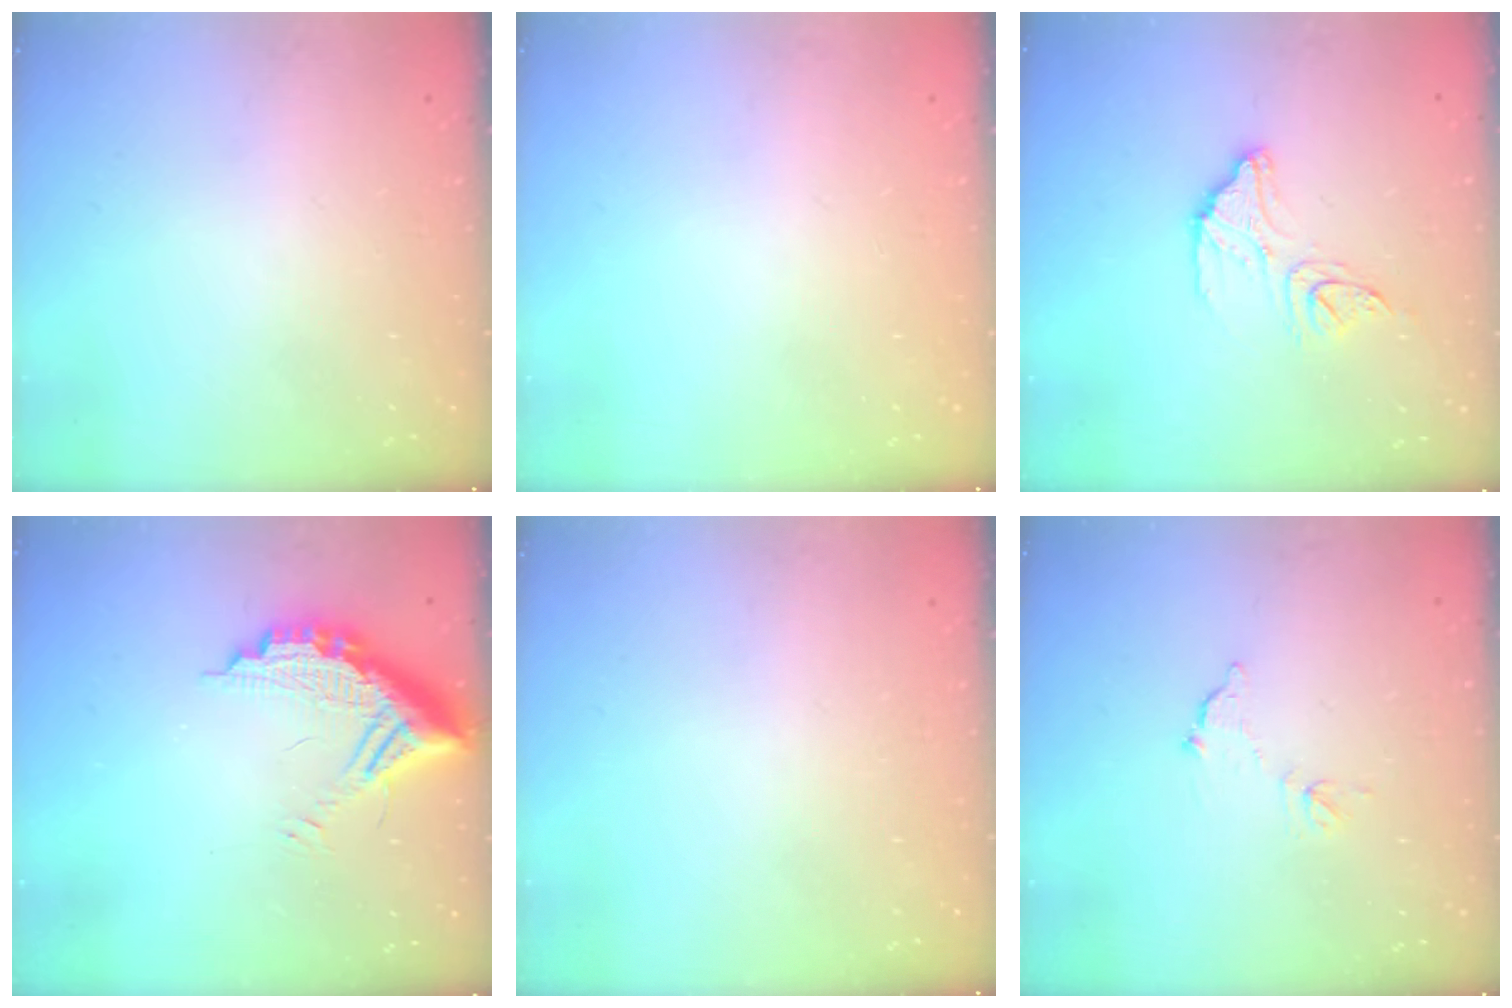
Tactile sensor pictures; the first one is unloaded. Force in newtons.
{"total": 0.0}
{"total": 13.5, "press": 13.5, "slide": 1.1}
{"total": 13.8, "press": 13.8, "slide": 1.3}
{"total": 0.0}
{"total": 6.4, "press": 6.3, "slide": 0.5}